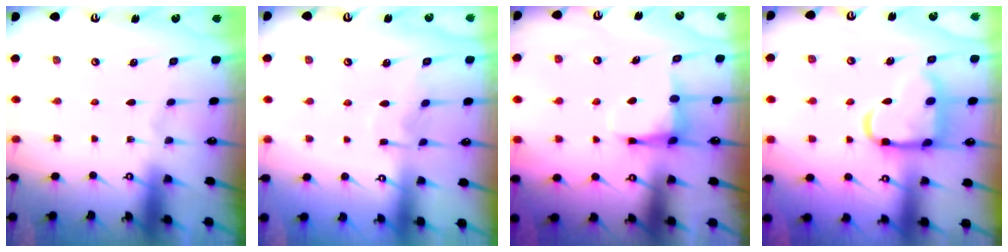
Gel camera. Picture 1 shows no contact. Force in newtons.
{"total": 5.6, "press": 5.6, "slide": 0.3}
{"total": 4.8, "press": 4.7, "slide": 0.4}
{"total": 15.2, "press": 15.1, "slide": 1.7}